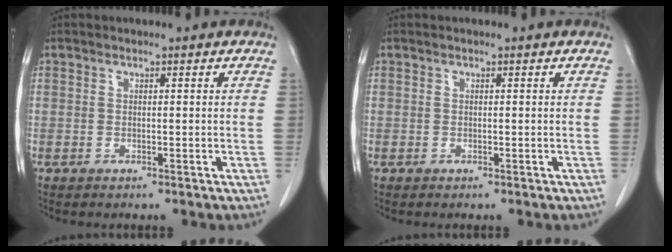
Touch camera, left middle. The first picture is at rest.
{"total": 0.0}